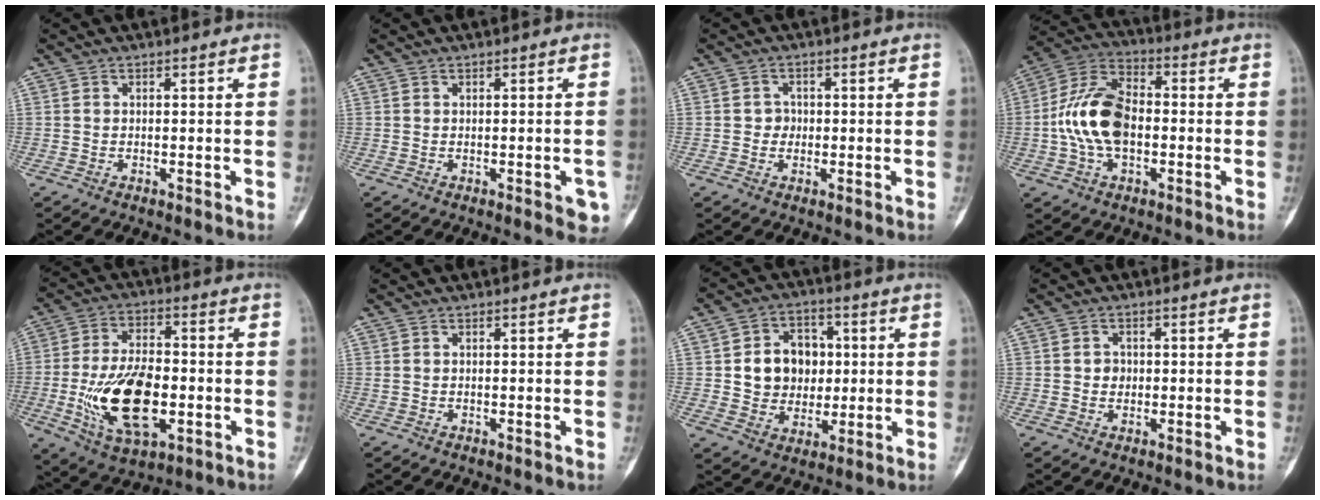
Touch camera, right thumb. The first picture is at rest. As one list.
[{"total": 3.6, "force": [-1.3, 1.2, 3.2], "torque": [-0.022, 0.003, -0.010]}, {"total": 2.0, "force": [-0.1, 1.9, 0.7], "torque": [0.007, 0.006, -0.004]}, {"total": 13.5, "force": [-1.1, 8.1, 10.7], "torque": [-0.206, 0.034, -0.027]}, {"total": 17.9, "force": [-3.6, 9.5, 14.8], "torque": [-0.257, 0.009, -0.051]}, {"total": 0.0}, {"total": 11.5, "force": [1.2, 9.7, 6.1], "torque": [-0.043, 0.005, 0.024]}, {"total": 2.1, "force": [0.0, 1.9, 0.9], "torque": [0.000, 0.004, 0.001]}]